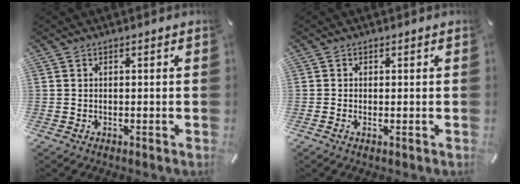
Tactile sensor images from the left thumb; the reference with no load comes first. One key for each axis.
{"total": 0.7, "fx": -0.2, "fy": 0.3, "fz": 0.6, "tx": -0.012, "ty": -0.001, "tz": -0.003}